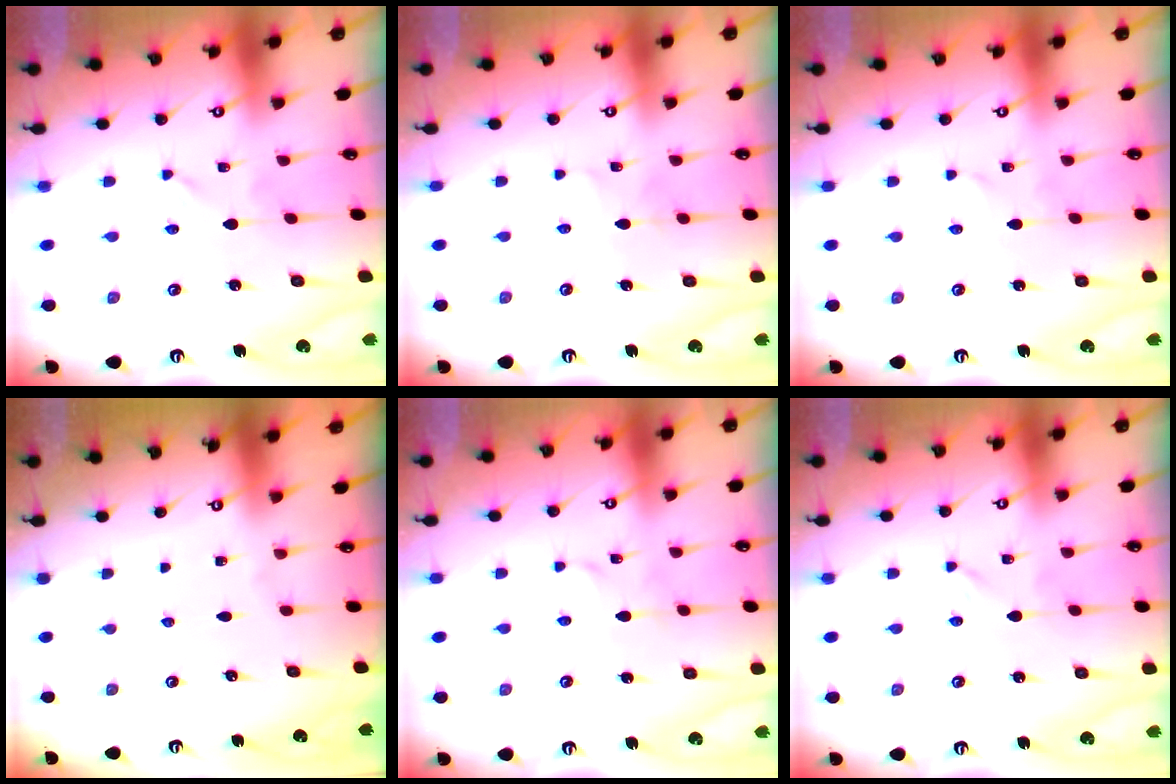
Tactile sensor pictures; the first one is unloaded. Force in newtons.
{"total": 2.6, "press": 2.6, "slide": 0.2}
{"total": 1.6, "press": 1.6, "slide": 0.2}
{"total": 0.0}
{"total": 3.1, "press": 3.1, "slide": 0.1}
{"total": 0.0}